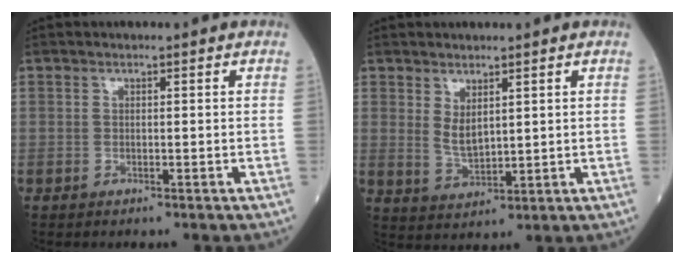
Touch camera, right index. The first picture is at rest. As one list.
[{"total": 3.6, "force": [1.6, 1.5, 2.9], "torque": [-0.061, -0.009, 0.041]}]